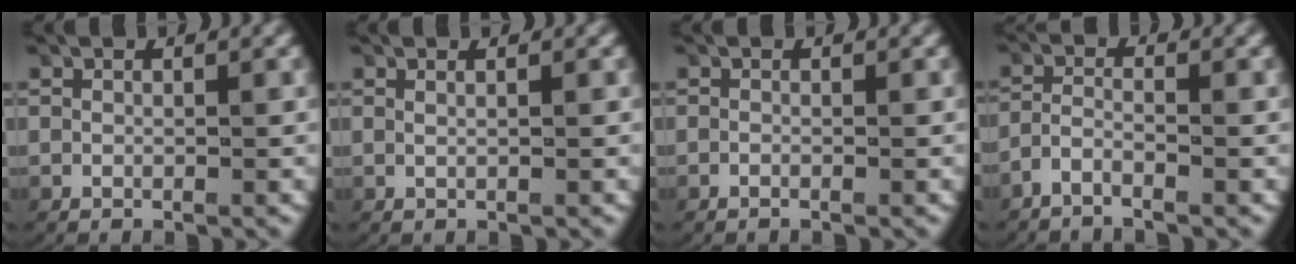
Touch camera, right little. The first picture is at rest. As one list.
[{"total": 0.8, "force": [0.2, -0.5, 0.6], "torque": [-0.017, -0.005, 0.007]}, {"total": 0.7, "force": [-0.7, 0.1, 0.3], "torque": [-0.011, 0.001, -0.013]}, {"total": 2.6, "force": [-2.1, 0.2, 1.5], "torque": [-0.039, -0.006, -0.037]}]